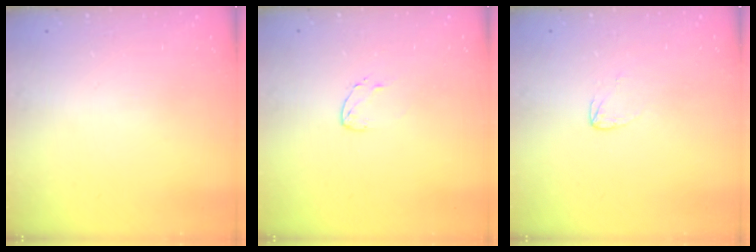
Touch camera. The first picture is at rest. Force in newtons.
{"total": 3.6, "press": 3.6, "slide": 0.2}
{"total": 2.6, "press": 2.6, "slide": 0.0}